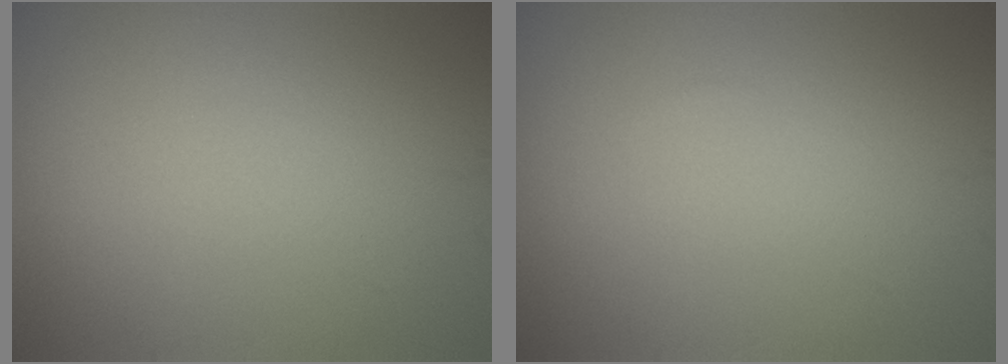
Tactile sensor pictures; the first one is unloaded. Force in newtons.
{"total": 0.0}